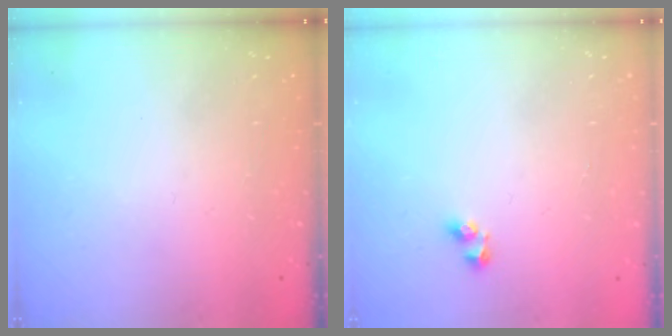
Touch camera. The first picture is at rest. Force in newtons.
{"total": 3.5, "press": 3.4, "slide": 0.9}